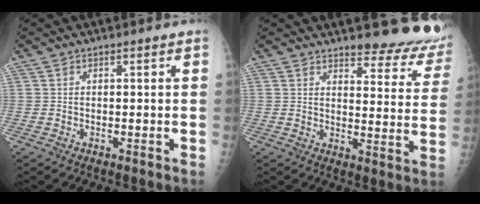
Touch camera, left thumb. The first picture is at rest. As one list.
[{"total": 14.1, "force": [12.7, 3.8, 4.8], "torque": [-0.013, -0.105, 0.136]}]